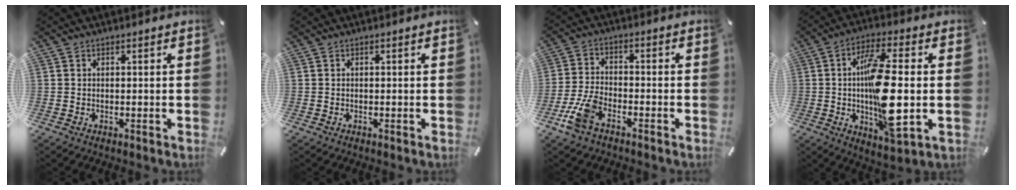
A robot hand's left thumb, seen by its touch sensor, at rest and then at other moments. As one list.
[{"total": 0.0}, {"total": 7.6, "force": [-4.3, 3.7, 5.0], "torque": [-0.115, 0.007, -0.081]}, {"total": 16.4, "force": [-0.6, 5.3, 15.5], "torque": [-0.284, -0.022, -0.019]}]